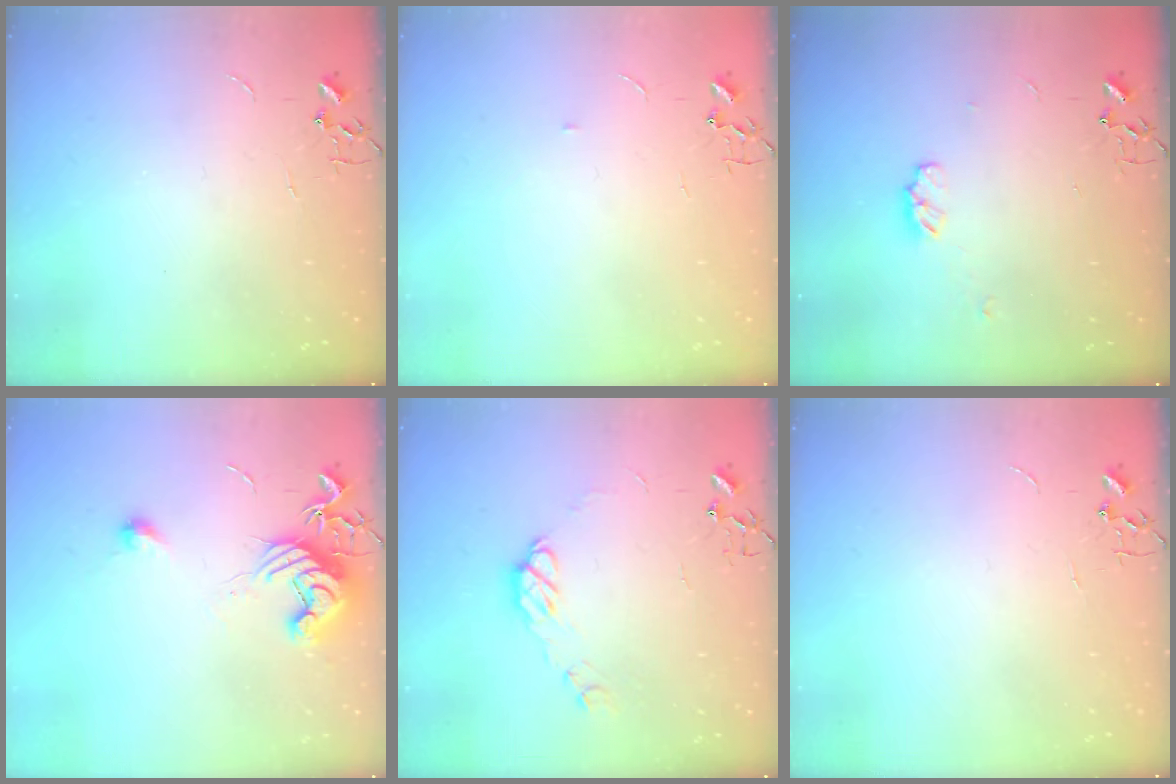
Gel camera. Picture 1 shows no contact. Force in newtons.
{"total": 3.0, "press": 3.0, "slide": 0.4}
{"total": 5.0, "press": 5.0, "slide": 0.6}
{"total": 12.4, "press": 12.3, "slide": 1.0}
{"total": 8.1, "press": 8.1, "slide": 0.2}
{"total": 0.0}